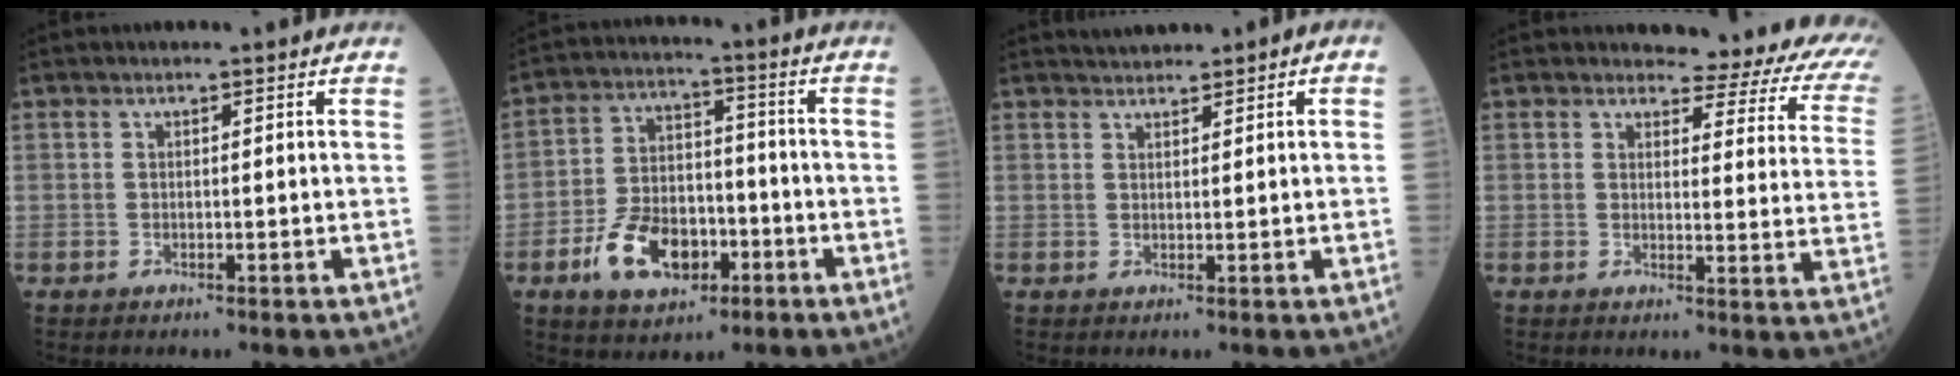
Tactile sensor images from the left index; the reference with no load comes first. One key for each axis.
{"total": 10.9, "fx": -4.9, "fy": 6.7, "fz": 7.1, "tx": -0.145, "ty": 0.011, "tz": -0.082}
{"total": 2.1, "fx": 1.7, "fy": 0.6, "fz": 1.1, "tx": -0.022, "ty": 0.020, "tz": 0.033}
{"total": 11.6, "fx": 10.2, "fy": 3.4, "fz": 4.5, "tx": -0.027, "ty": -0.040, "tz": 0.080}